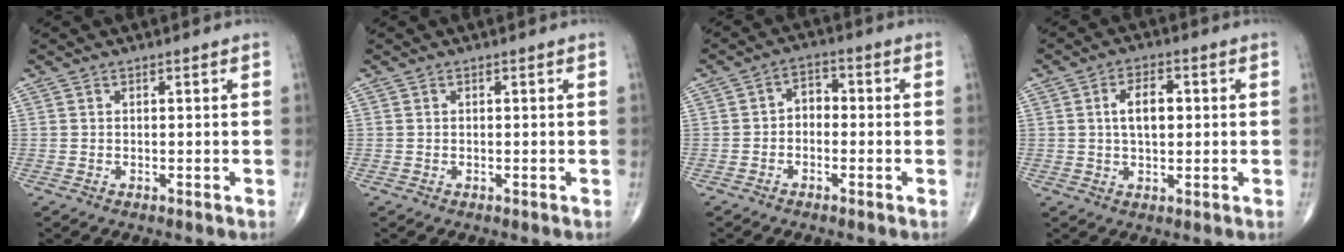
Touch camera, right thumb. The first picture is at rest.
{"total": 0.0}
{"total": 3.7, "force": [-0.7, 2.8, 2.4], "torque": [-0.020, 0.019, -0.026]}
{"total": 6.4, "force": [0.9, 3.6, 5.3], "torque": [-0.084, 0.007, 0.012]}